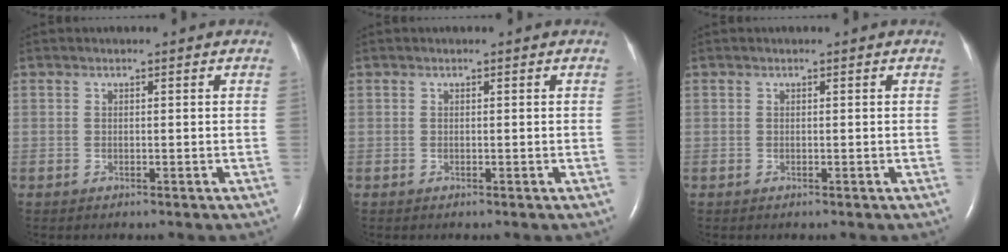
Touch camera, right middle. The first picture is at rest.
{"total": 0.0}
{"total": 0.0}